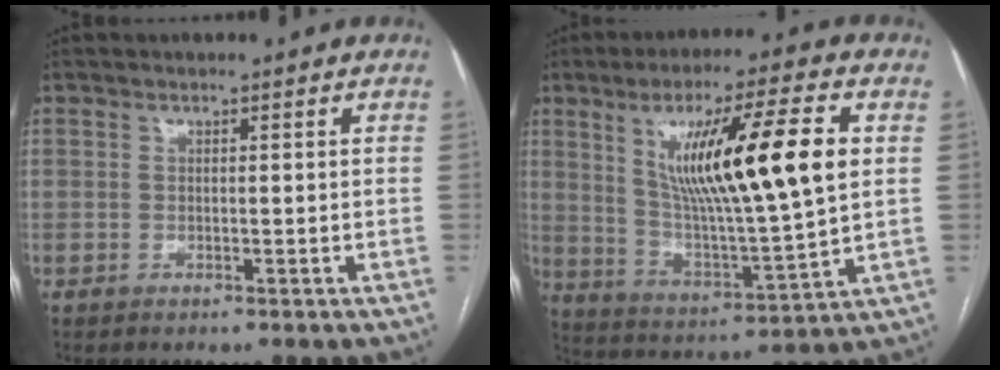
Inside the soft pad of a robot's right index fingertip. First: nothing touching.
{"total": 19.5, "force": [5.2, 1.4, 18.7], "torque": [-0.321, -0.003, 0.085]}